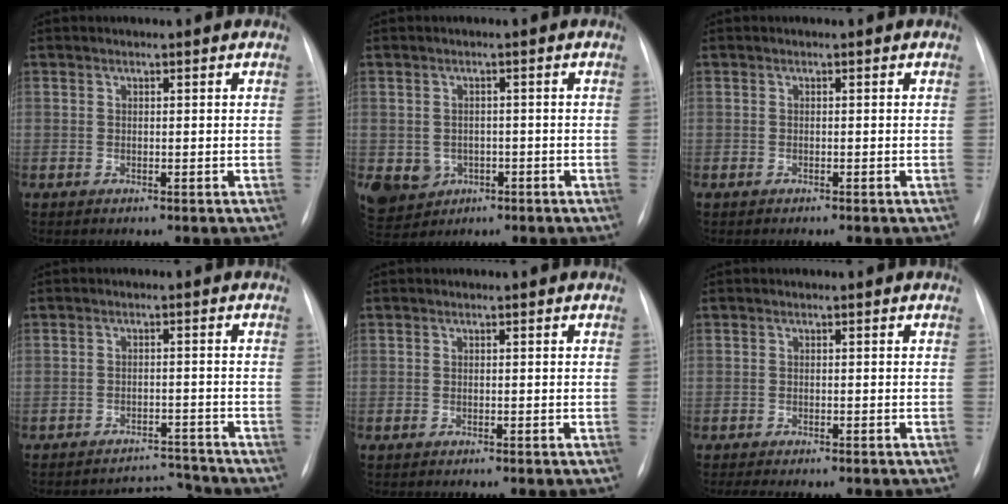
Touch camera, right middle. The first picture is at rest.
{"total": 9.5, "force": [-3.3, 8.4, 3.0], "torque": [-0.086, 0.011, -0.036]}
{"total": 1.1, "force": [-0.9, 0.2, 0.7], "torque": [-0.012, -0.003, -0.010]}
{"total": 4.6, "force": [-4.3, -0.3, -1.8], "torque": [0.032, 0.011, -0.061]}
{"total": 0.8, "force": [-0.6, 0.2, 0.5], "torque": [-0.010, -0.002, -0.008]}
{"total": 4.7, "force": [-3.9, 0.9, 2.4], "torque": [-0.030, -0.006, -0.047]}